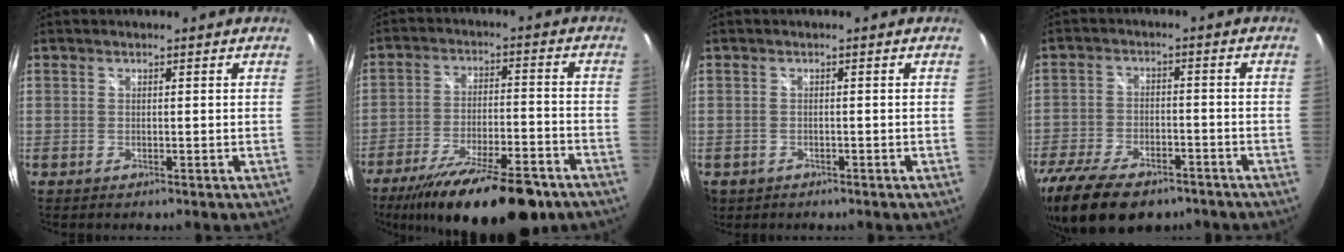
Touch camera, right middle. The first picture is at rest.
{"total": 21.1, "force": [-15.9, 5.7, 12.7], "torque": [-0.224, -0.042, -0.238]}
{"total": 3.4, "force": [-1.4, 2.8, 1.3], "torque": [-0.033, -0.007, -0.017]}
{"total": 19.1, "force": [-13.6, 8.8, 10.1], "torque": [-0.234, -0.038, -0.224]}